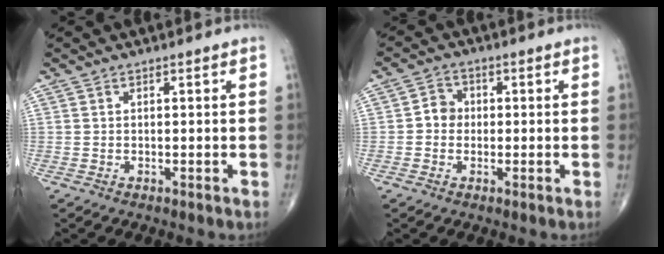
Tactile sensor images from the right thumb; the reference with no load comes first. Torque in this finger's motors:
{"motor_torque": [0.05, 0.27, 0.24, -0.01, -0.01]}